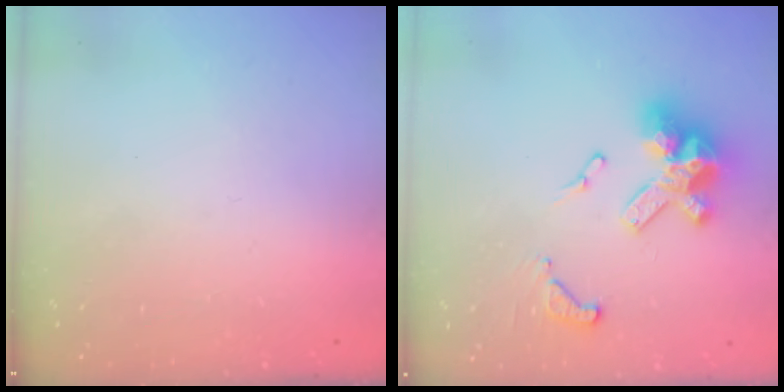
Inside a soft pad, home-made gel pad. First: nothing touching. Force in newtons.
{"total": 14.9, "press": 14.8, "slide": 1.8}